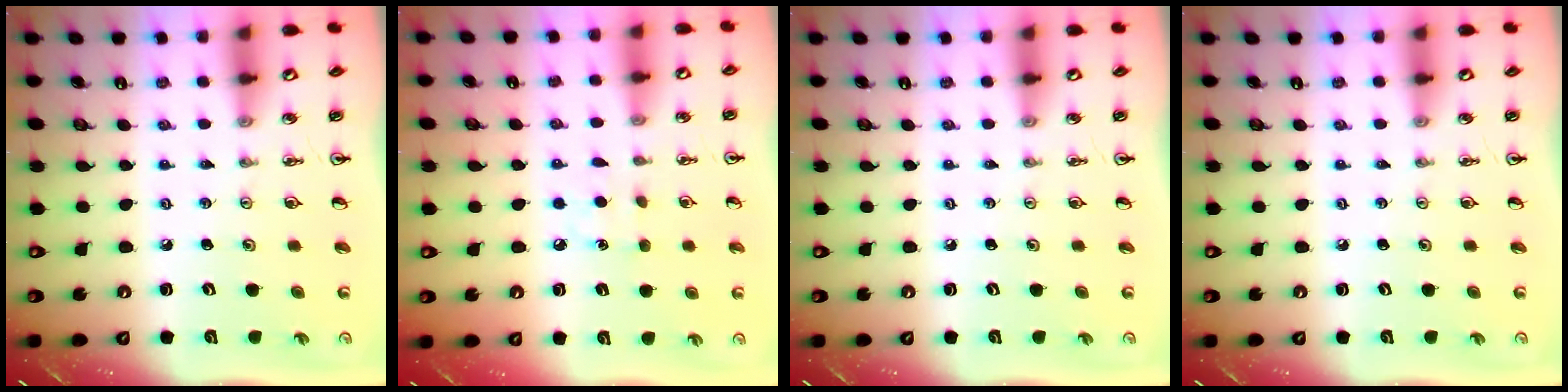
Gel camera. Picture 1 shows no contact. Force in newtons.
{"total": 5.5, "press": 5.5, "slide": 0.6}
{"total": 0.0}
{"total": 0.0}